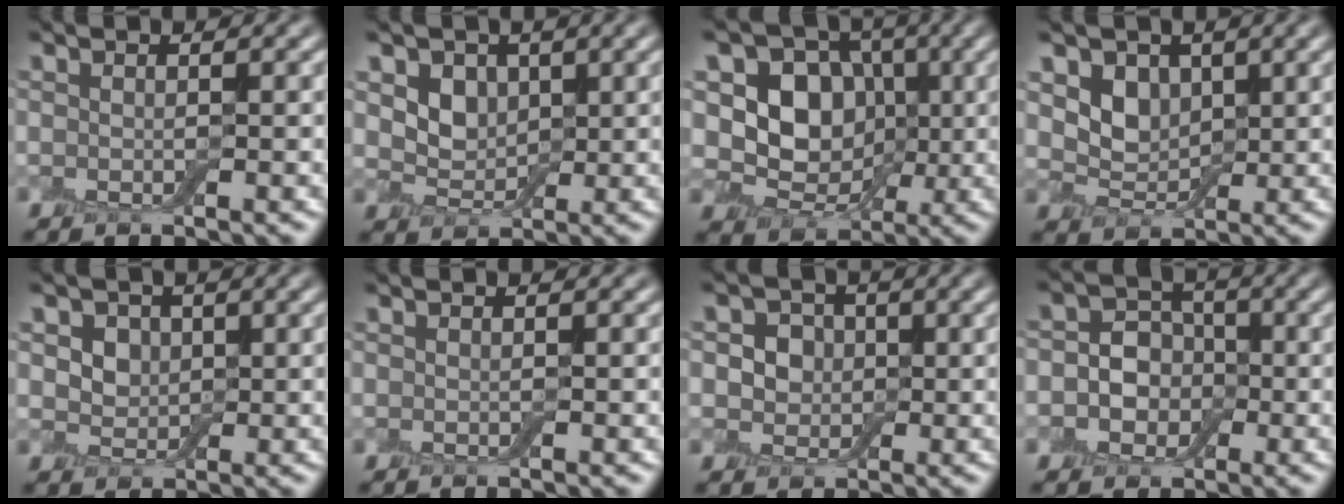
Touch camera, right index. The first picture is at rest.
{"total": 2.9, "force": [0.8, 2.4, 1.4], "torque": [-0.031, -0.013, 0.010]}
{"total": 6.9, "force": [0.2, 5.9, 3.6], "torque": [-0.047, -0.004, -0.013]}
{"total": 3.2, "force": [0.9, 2.6, 1.6], "torque": [-0.033, -0.009, 0.009]}
{"total": 4.0, "force": [1.4, 3.2, 1.9], "torque": [-0.039, 0.005, 0.016]}
{"total": 0.0}
{"total": 3.4, "force": [0.2, 3.1, 1.4], "torque": [-0.013, 0.003, -0.011]}
{"total": 3.9, "force": [-1.0, 3.4, 1.7], "torque": [0.001, -0.001, -0.038]}